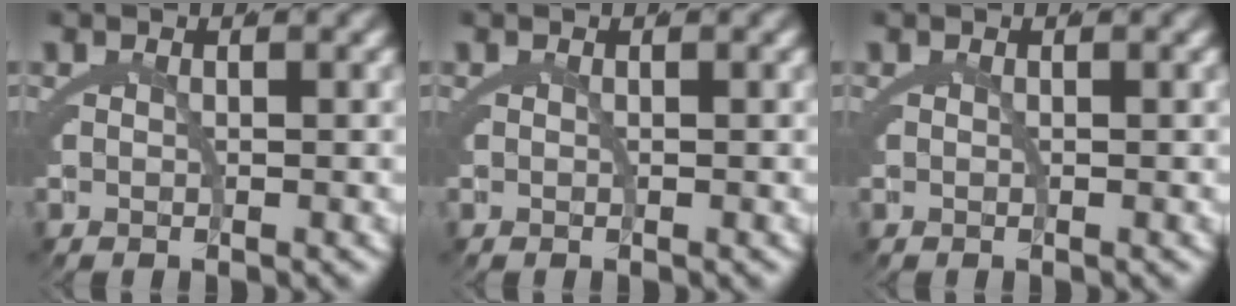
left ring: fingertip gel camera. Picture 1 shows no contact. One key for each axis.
{"total": 0.0}
{"total": 0.0}